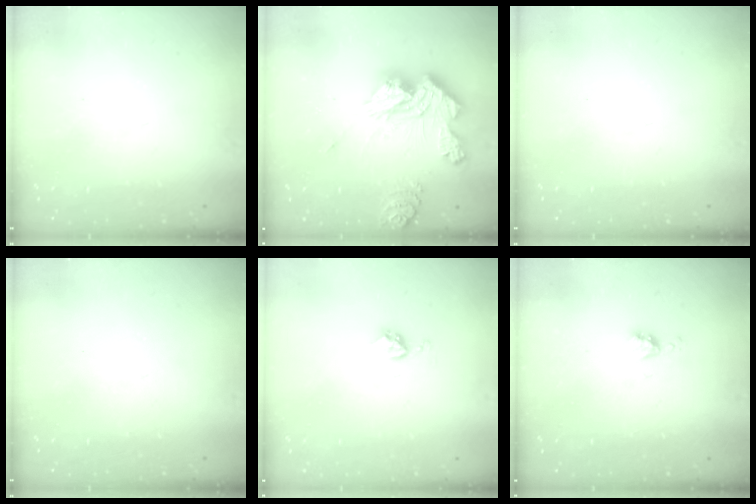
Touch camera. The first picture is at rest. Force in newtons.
{"total": 20.4, "press": 20.3, "slide": 1.9}
{"total": 0.0}
{"total": 0.0}
{"total": 3.7, "press": 3.7, "slide": 0.5}
{"total": 4.0, "press": 4.0, "slide": 0.5}